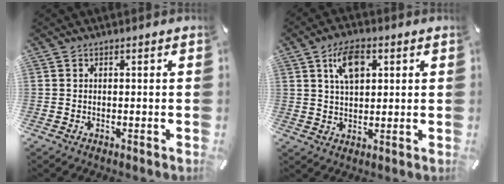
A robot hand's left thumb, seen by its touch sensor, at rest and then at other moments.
{"total": 7.8, "force": [3.2, 4.5, 5.5], "torque": [-0.085, -0.001, 0.053]}